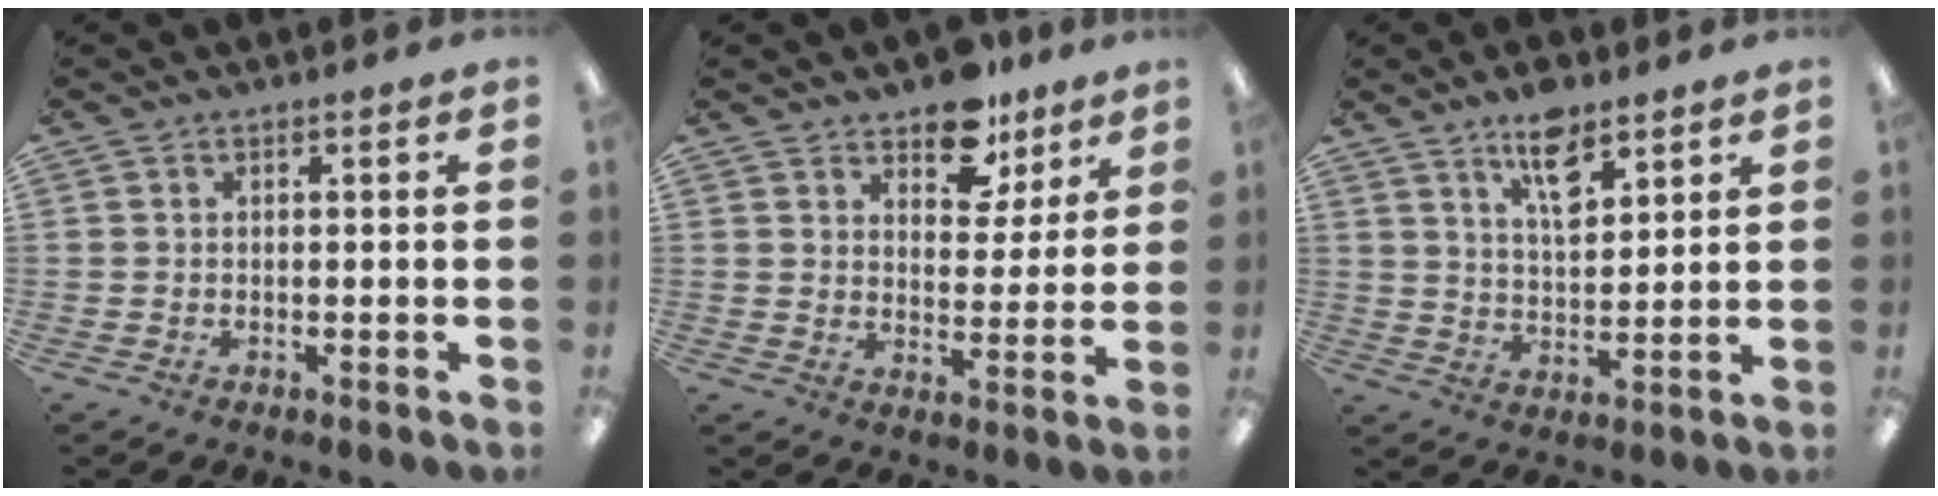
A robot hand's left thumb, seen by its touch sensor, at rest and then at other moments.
{"total": 10.4, "force": [8.0, 5.6, 3.5], "torque": [-0.045, -0.048, 0.145]}
{"total": 9.8, "force": [6.6, 4.4, 5.7], "torque": [-0.090, -0.029, 0.115]}